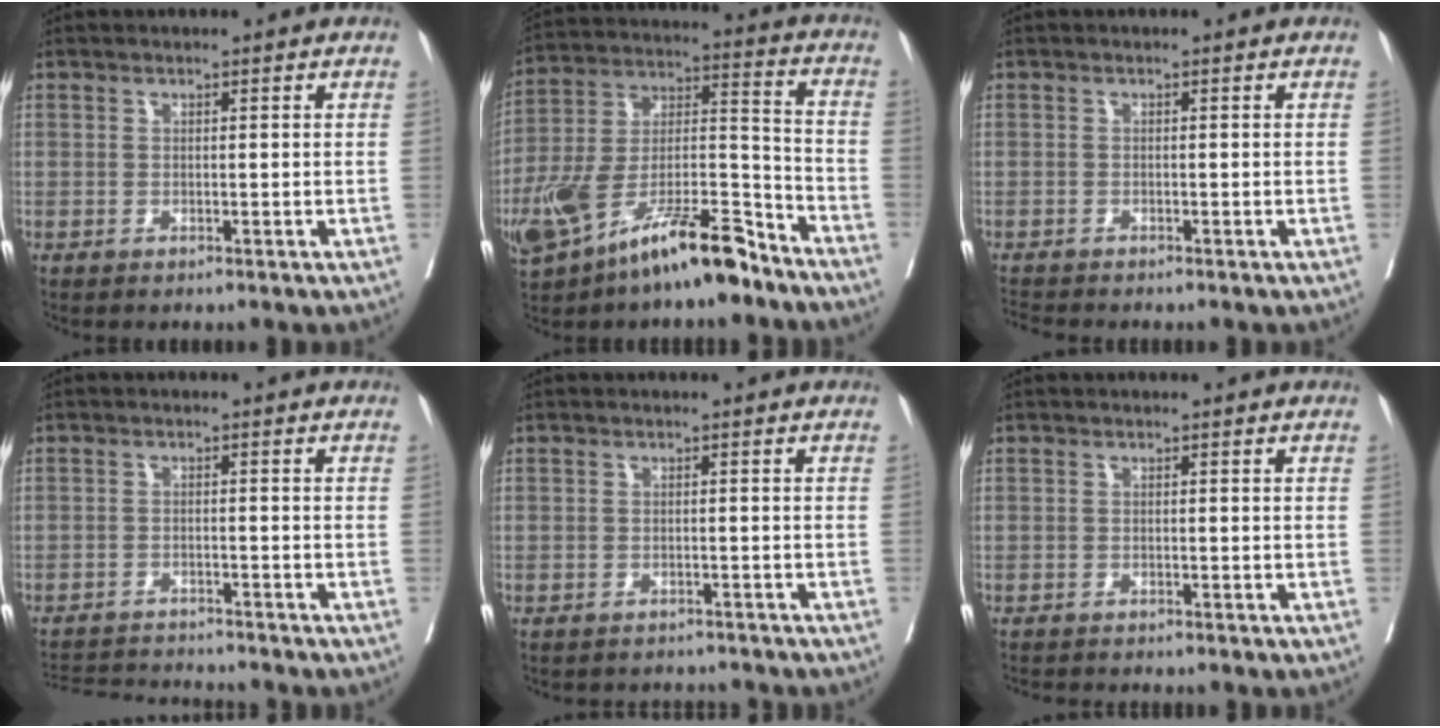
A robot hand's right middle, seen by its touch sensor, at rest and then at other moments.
{"total": 18.6, "force": [-12.6, 4.7, 13.0], "torque": [-0.265, -0.001, -0.226]}
{"total": 1.6, "force": [-1.6, -0.3, 0.0], "torque": [-0.003, -0.009, -0.032]}
{"total": 7.8, "force": [-7.7, -0.1, 1.2], "torque": [-0.017, -0.004, -0.124]}
{"total": 4.4, "force": [-4.2, 1.3, -0.3], "torque": [0.010, -0.002, -0.054]}
{"total": 2.7, "force": [-2.6, 0.2, 0.6], "torque": [-0.006, -0.007, -0.041]}